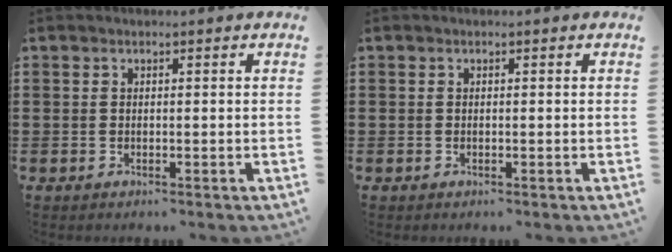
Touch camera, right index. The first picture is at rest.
{"total": 0.0}